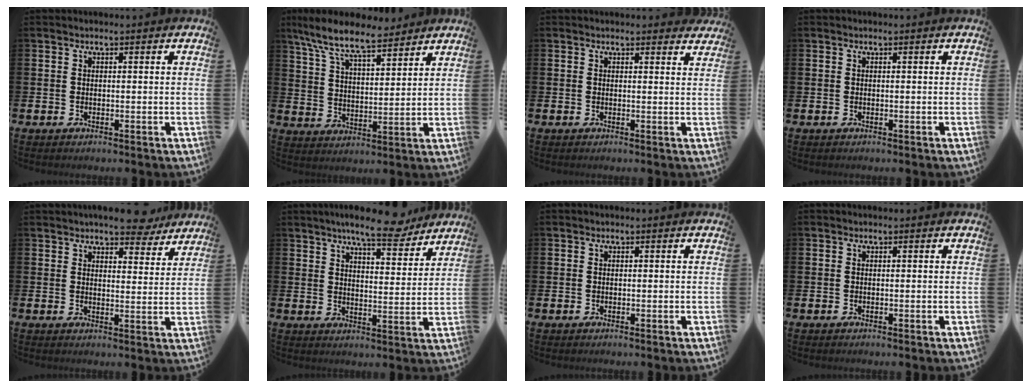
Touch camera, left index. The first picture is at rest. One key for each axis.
{"total": 8.9, "fx": 7.8, "fy": 2.1, "fz": 3.8, "tx": -0.106, "ty": -0.035, "tz": 0.141}
{"total": 1.2, "fx": 1.2, "fy": 0.2, "fz": 0.2, "tx": 0.004, "ty": -0.004, "tz": 0.019}
{"total": 0.0}
{"total": 6.3, "fx": 5.9, "fy": 1.5, "fz": 1.7, "tx": -0.024, "ty": -0.030, "tz": 0.105}
{"total": 8.5, "fx": 7.7, "fy": 1.3, "fz": 3.4, "tx": -0.061, "ty": -0.040, "tz": 0.135}
{"total": 0.0}
{"total": 0.0}